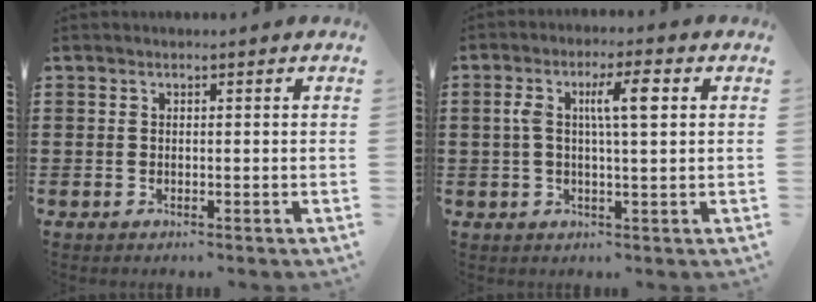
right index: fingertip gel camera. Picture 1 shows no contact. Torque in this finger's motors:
{"motor_torque": [0.41, -0.06, 0.26, 0.07]}